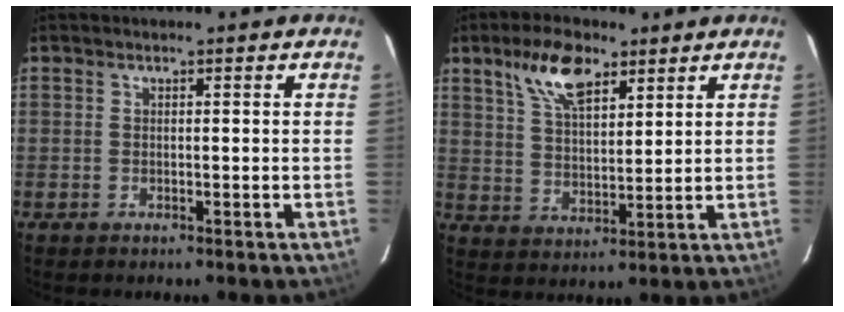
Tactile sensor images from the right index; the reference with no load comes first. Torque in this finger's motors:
{"motor_torque": [1.01, 0.75, 0.49, 0.11]}